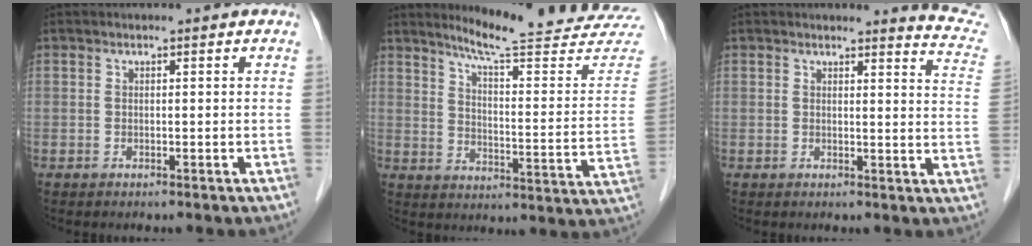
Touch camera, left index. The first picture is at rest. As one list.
[{"total": 22.7, "force": [21.2, 0.1, 7.9], "torque": [-0.113, -0.108, 0.261]}, {"total": 7.5, "force": [7.5, -0.2, 0.1], "torque": [0.005, -0.074, 0.054]}]